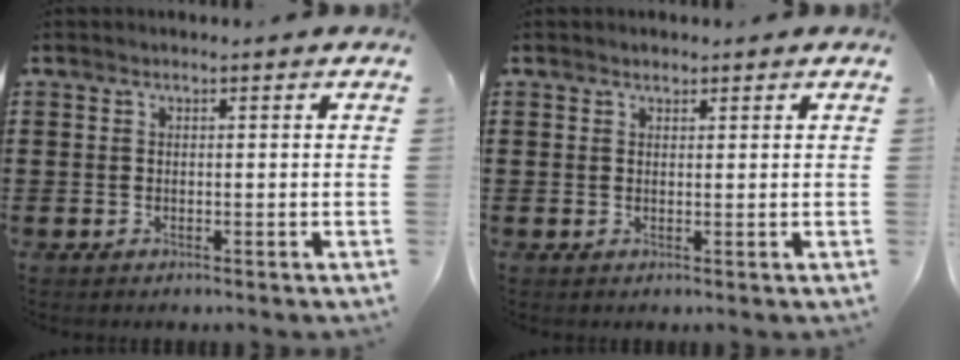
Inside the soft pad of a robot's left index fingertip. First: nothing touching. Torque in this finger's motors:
{"motor_torque": [0.16, -0.18, 0.00, 0.00]}